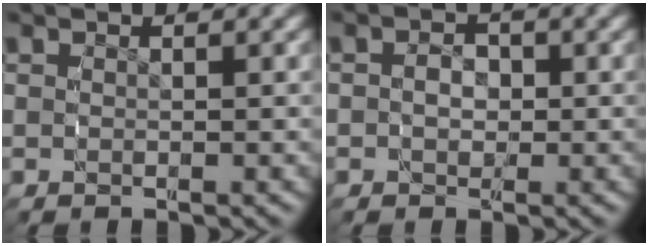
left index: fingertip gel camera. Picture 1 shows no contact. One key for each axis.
{"total": 2.7, "fx": -0.6, "fy": 2.2, "fz": 1.3, "tx": -0.039, "ty": -0.015, "tz": -0.007}